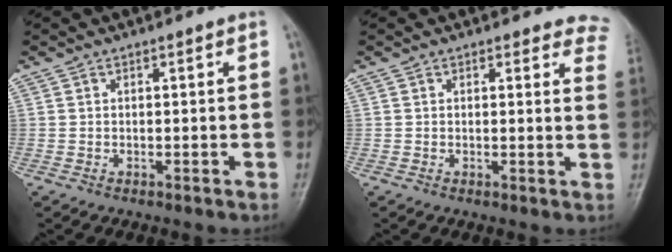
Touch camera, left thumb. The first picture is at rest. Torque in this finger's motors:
{"motor_torque": [0.04, -0.27, -0.33, -0.15, 0.03]}